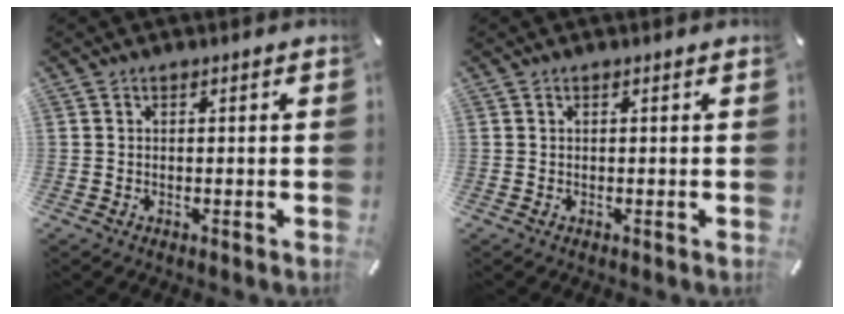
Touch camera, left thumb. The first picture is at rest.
{"total": 0.0}